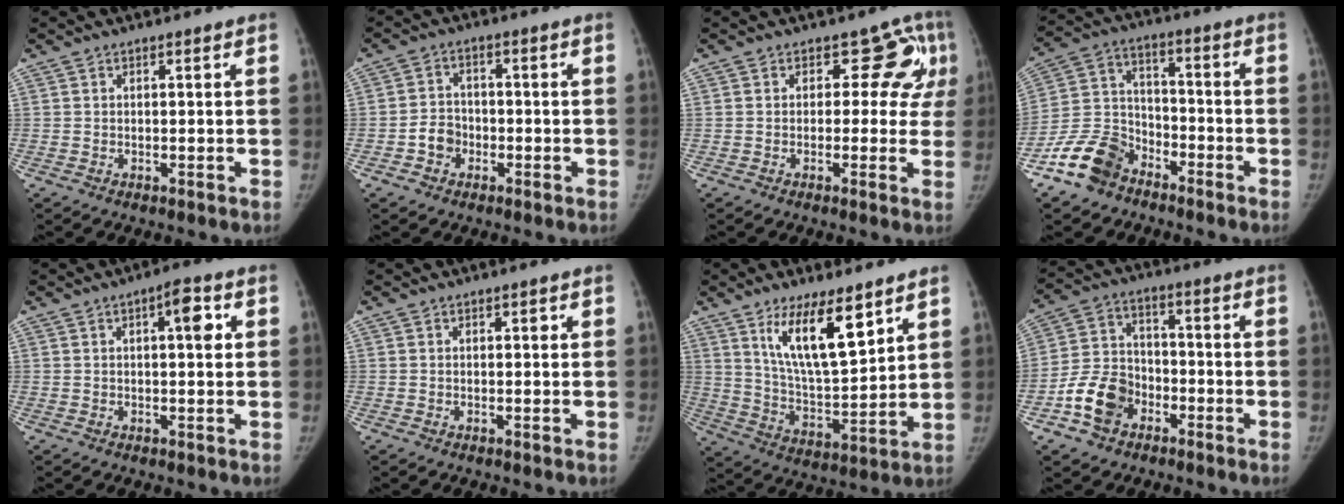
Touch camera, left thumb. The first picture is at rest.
{"total": 4.6, "force": [-1.9, 3.9, 1.5], "torque": [-0.009, 0.019, -0.039]}
{"total": 7.1, "force": [2.1, 5.6, 4.0], "torque": [0.014, 0.004, 0.011]}
{"total": 11.7, "force": [-8.2, 7.2, 4.0], "torque": [-0.069, 0.058, -0.165]}
{"total": 5.0, "force": [1.3, 1.6, 4.5], "torque": [-0.057, 0.005, 0.015]}
{"total": 0.7, "force": [0.2, 0.4, 0.5], "torque": [-0.002, 0.001, 0.003]}
{"total": 13.9, "force": [8.0, 4.4, 10.5], "torque": [-0.158, -0.054, 0.152]}
{"total": 10.5, "force": [-5.1, 7.8, 4.9], "torque": [-0.074, 0.034, -0.099]}